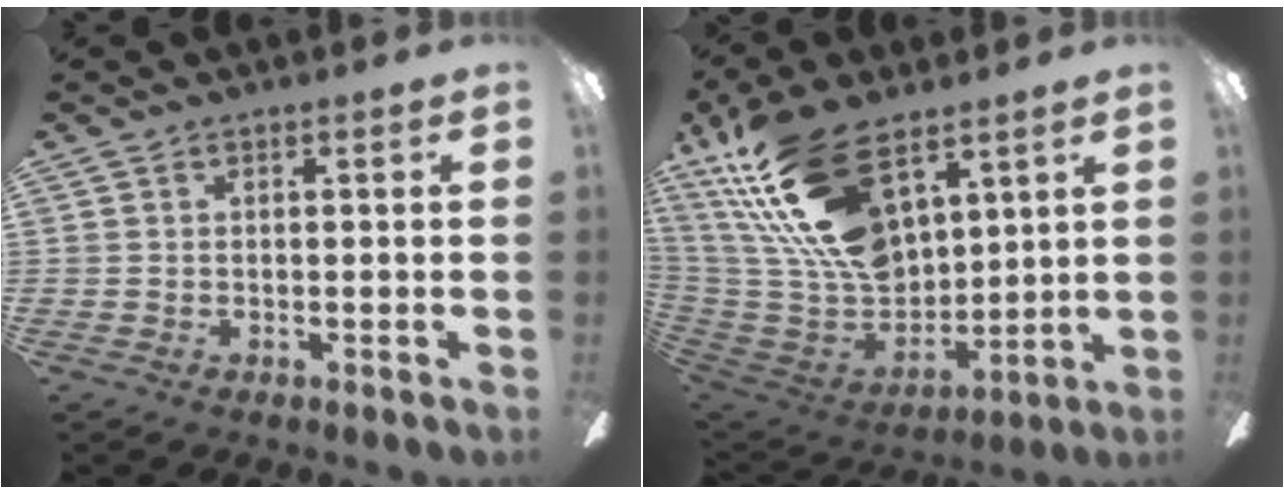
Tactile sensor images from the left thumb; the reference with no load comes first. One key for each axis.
{"total": 25.5, "fx": 13.5, "fy": 13.6, "fz": 16.8, "tx": -0.358, "ty": -0.068, "tz": 0.244}